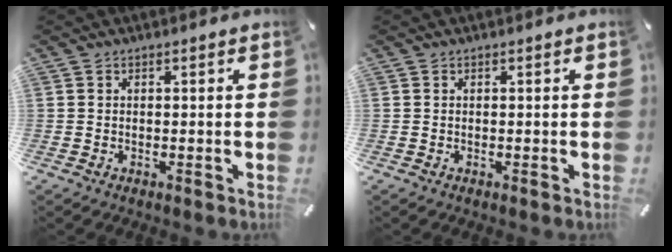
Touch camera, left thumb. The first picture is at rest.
{"total": 0.0}